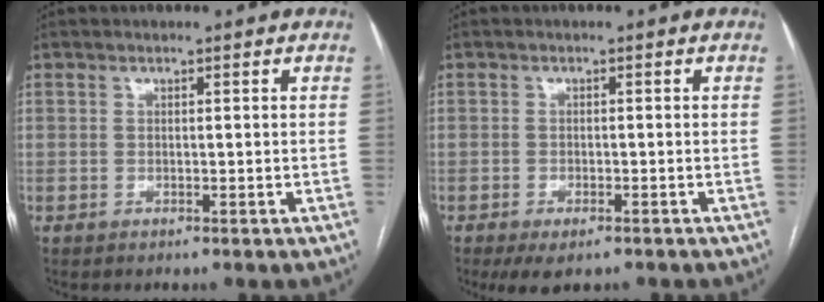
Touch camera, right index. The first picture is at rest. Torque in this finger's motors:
{"motor_torque": [0.65, -0.58, 0.25, 0.04]}